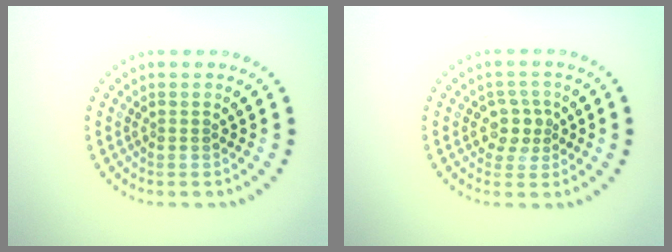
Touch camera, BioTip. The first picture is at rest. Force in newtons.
{"total": 2.3, "press": 2.1, "slide": 1.0}